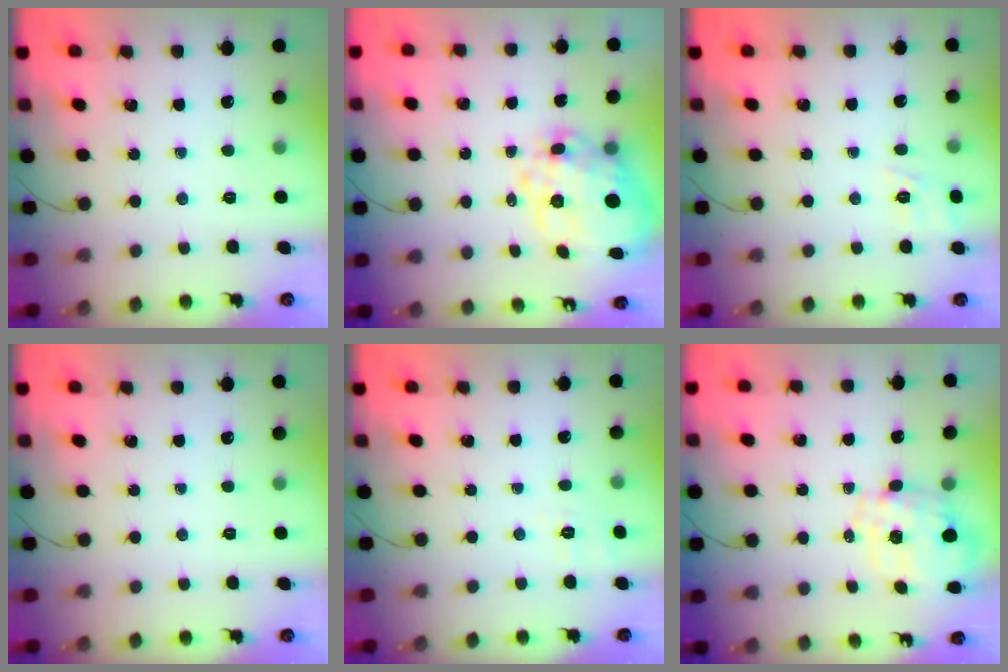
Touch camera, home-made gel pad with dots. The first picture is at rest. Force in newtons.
{"total": 17.6, "press": 17.2, "slide": 3.4}
{"total": 3.6, "press": 3.2, "slide": 1.7}
{"total": 0.0}
{"total": 3.2, "press": 2.6, "slide": 1.9}
{"total": 2.0, "press": 1.7, "slide": 1.1}